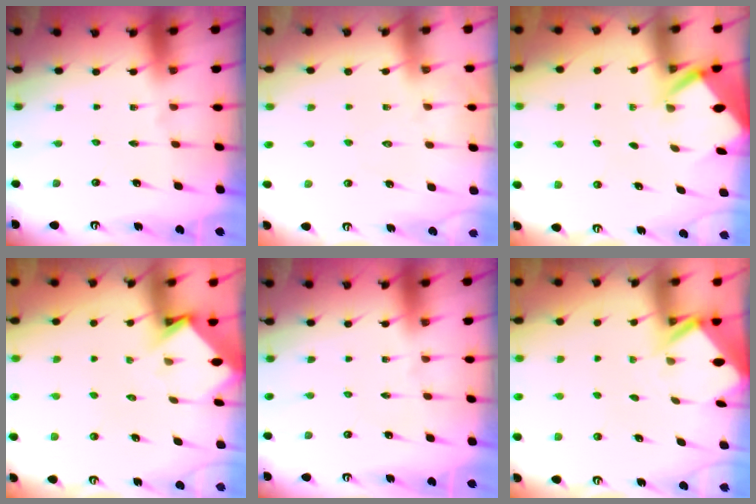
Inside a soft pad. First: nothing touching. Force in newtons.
{"total": 5.0, "press": 4.9, "slide": 0.5}
{"total": 2.8, "press": 2.8, "slide": 0.2}
{"total": 3.5, "press": 3.5, "slide": 0.3}
{"total": 0.0}
{"total": 2.4, "press": 2.4, "slide": 0.1}